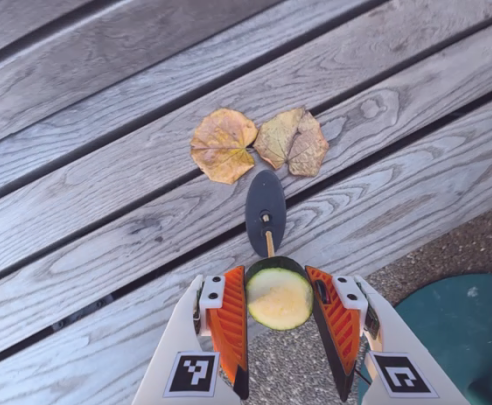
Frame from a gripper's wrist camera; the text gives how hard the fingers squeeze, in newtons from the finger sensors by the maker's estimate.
{"total": 9.8, "left": 9.5, "right": 10.1}